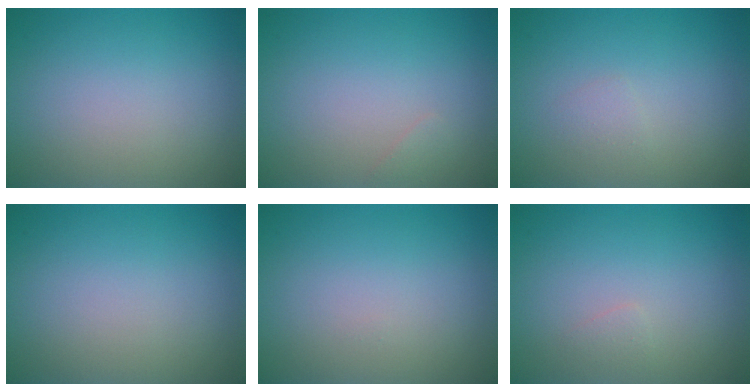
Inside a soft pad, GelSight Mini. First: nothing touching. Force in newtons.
{"total": 0.5, "press": 0.5, "slide": 0.1}
{"total": 0.8, "press": 0.8, "slide": 0.0}
{"total": 0.0}
{"total": 0.0}
{"total": 0.6, "press": 0.6, "slide": 0.1}